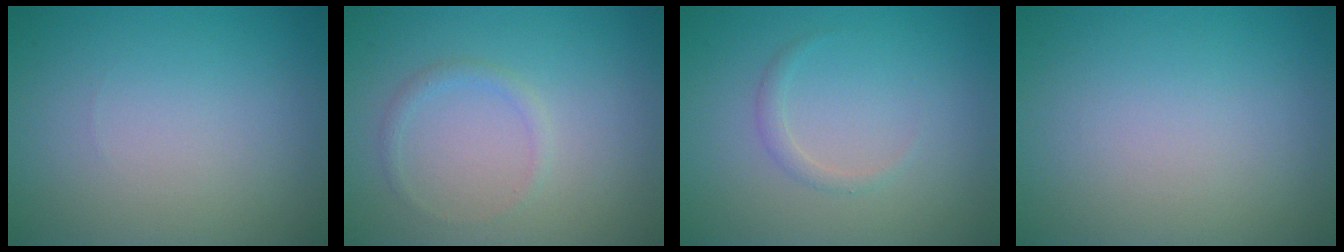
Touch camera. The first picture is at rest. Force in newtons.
{"total": 1.0, "press": 1.0, "slide": 0.0}
{"total": 0.9, "press": 0.9, "slide": 0.1}
{"total": 0.0}